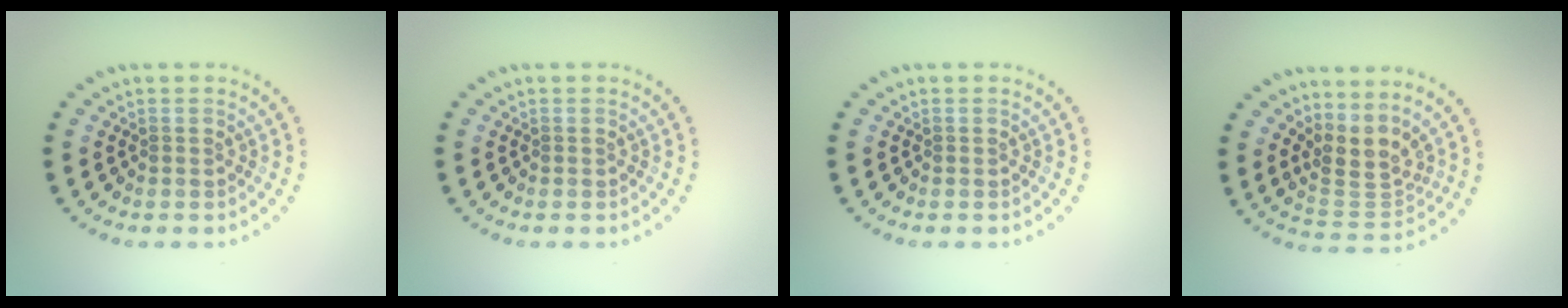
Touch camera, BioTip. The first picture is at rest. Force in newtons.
{"total": 0.0}
{"total": 0.0}
{"total": 3.4, "press": 2.4, "slide": 2.4}